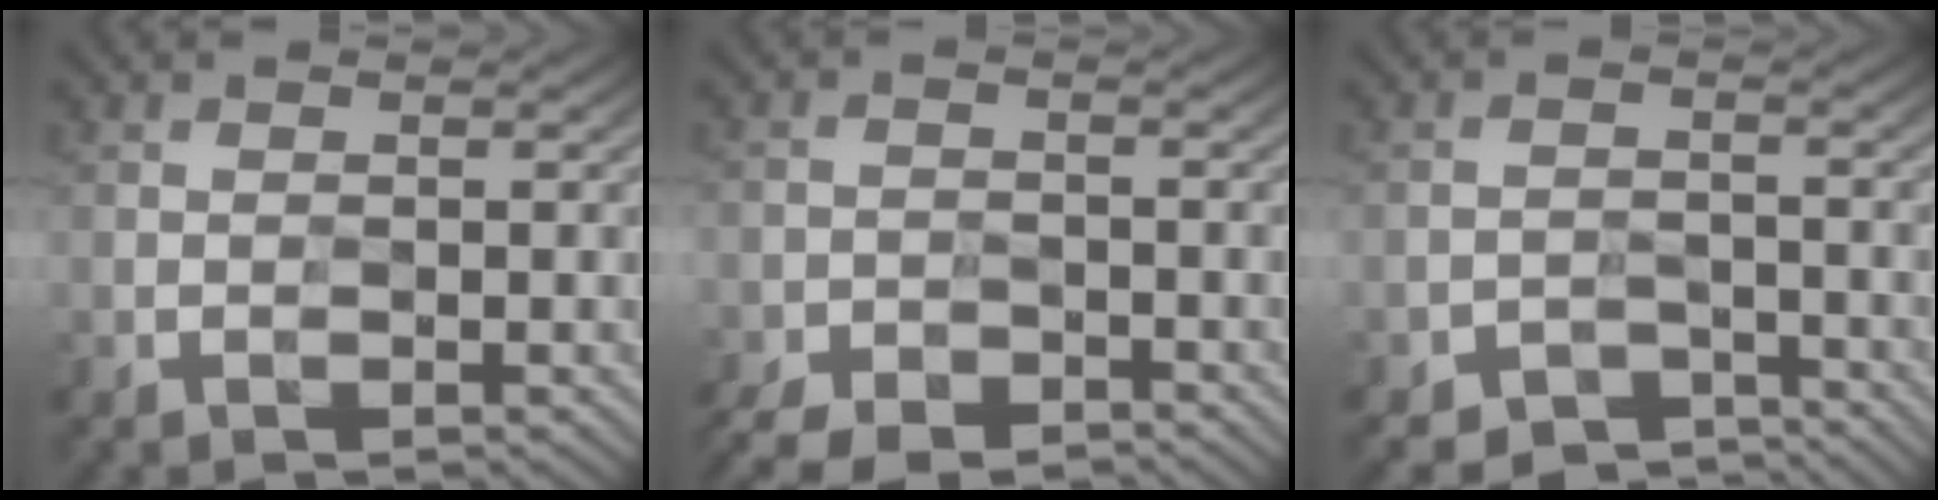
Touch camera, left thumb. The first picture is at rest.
{"total": 5.6, "force": [-4.6, 2.3, 2.1], "torque": [-0.053, -0.019, -0.085]}
{"total": 3.1, "force": [-2.8, 0.1, -1.2], "torque": [0.021, 0.004, -0.058]}